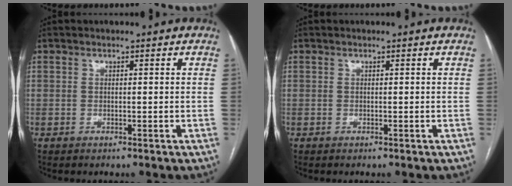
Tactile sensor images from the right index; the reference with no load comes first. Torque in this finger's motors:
{"motor_torque": [0.00, 0.00, 0.02, 0.00]}